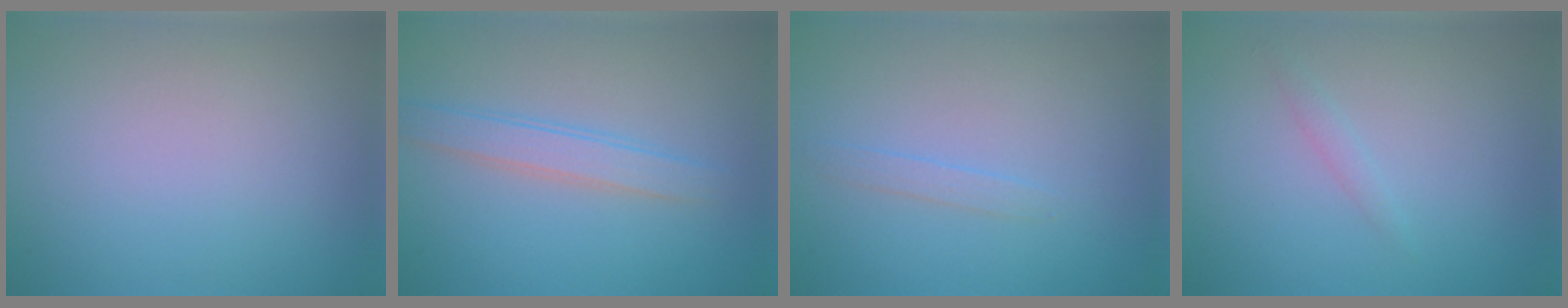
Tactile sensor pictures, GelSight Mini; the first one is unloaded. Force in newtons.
{"total": 2.6, "press": 2.6, "slide": 0.0}
{"total": 1.0, "press": 1.0, "slide": 0.1}
{"total": 0.8, "press": 0.8, "slide": 0.0}